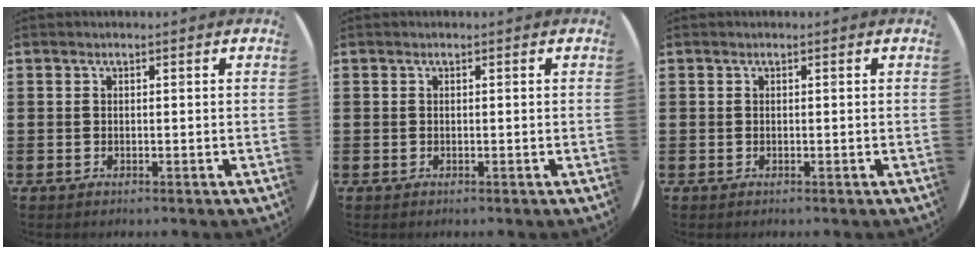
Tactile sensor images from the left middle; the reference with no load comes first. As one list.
[{"total": 0.0}, {"total": 0.0}]